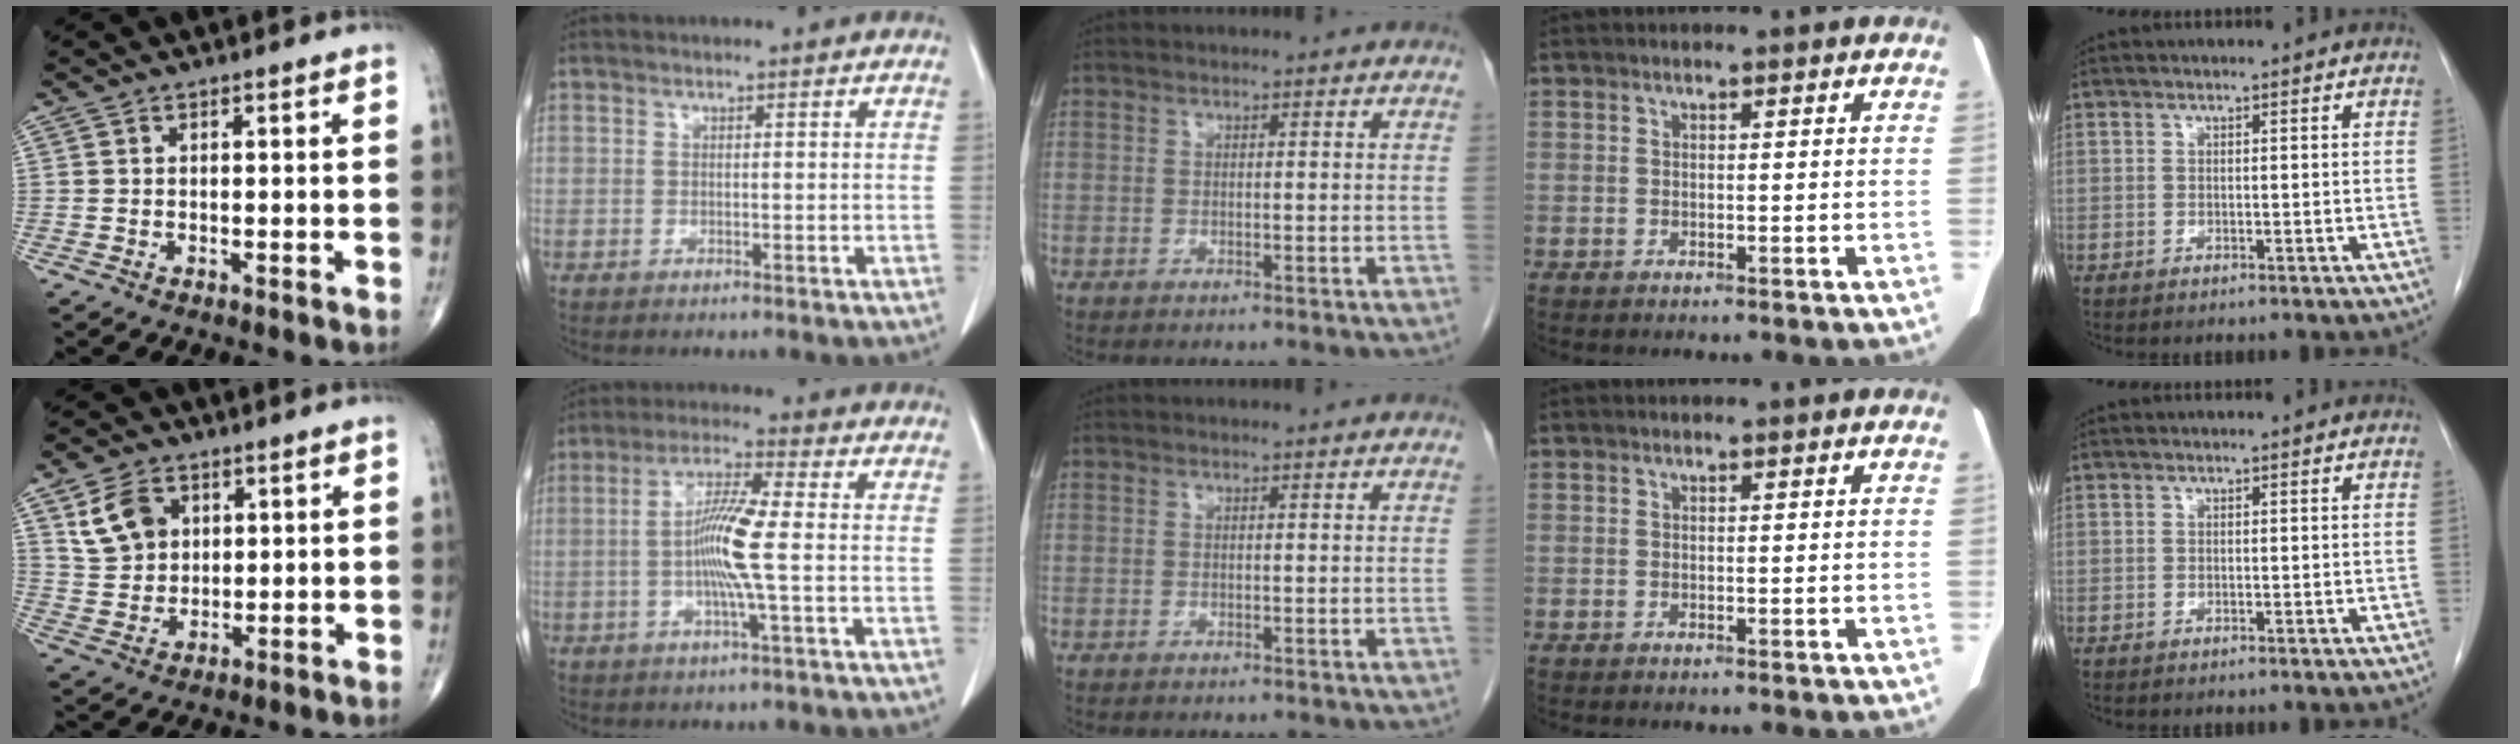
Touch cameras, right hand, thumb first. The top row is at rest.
{"thumb": {"total": 8.4, "force": [3.5, 6.2, 4.5], "torque": [-0.065, -0.010, 0.074]}, "index": {"total": 8.4, "force": [-0.8, -0.4, 8.4], "torque": [-0.161, -0.001, -0.022]}}